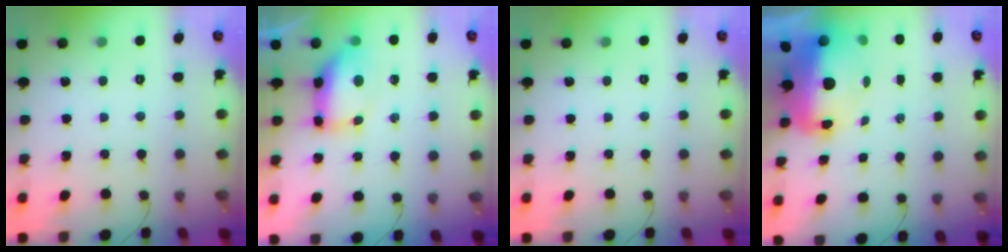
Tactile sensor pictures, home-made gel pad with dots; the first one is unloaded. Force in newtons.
{"total": 8.2, "press": 8.1, "slide": 1.2}
{"total": 0.0}
{"total": 15.1, "press": 11.1, "slide": 10.3}